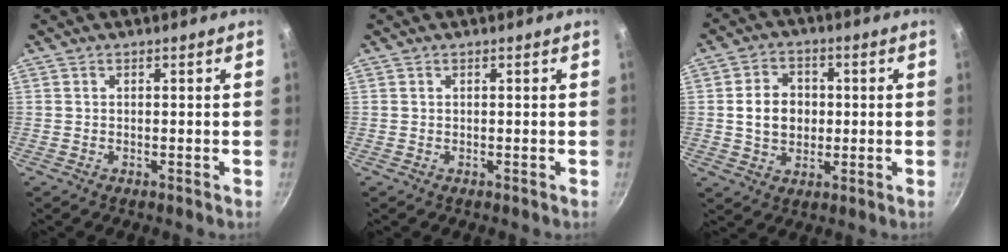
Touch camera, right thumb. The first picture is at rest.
{"total": 0.0}
{"total": 8.4, "force": [0.3, 6.8, 5.0], "torque": [-0.059, 0.010, 0.001]}